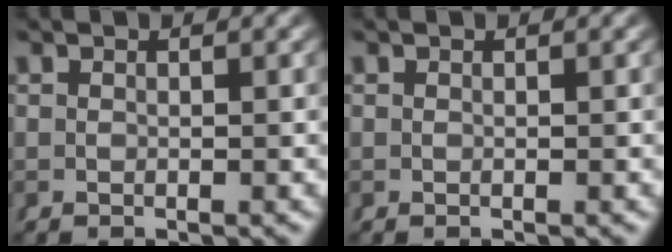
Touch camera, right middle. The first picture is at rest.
{"total": 0.0}